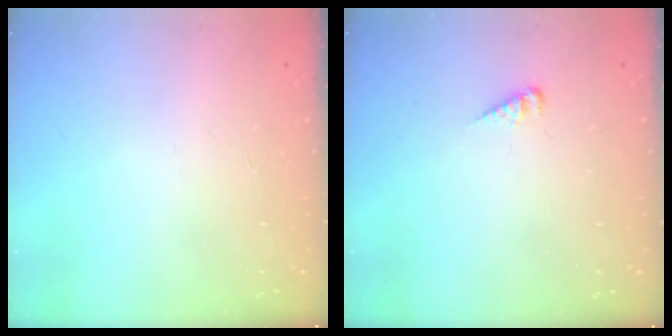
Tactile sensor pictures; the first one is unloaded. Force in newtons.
{"total": 3.4, "press": 3.4, "slide": 0.4}